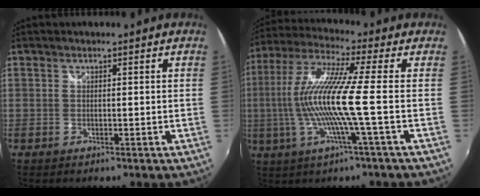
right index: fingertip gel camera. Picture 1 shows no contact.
{"total": 13.9, "force": [-2.1, -1.4, 13.6], "torque": [-0.262, -0.005, -0.040]}